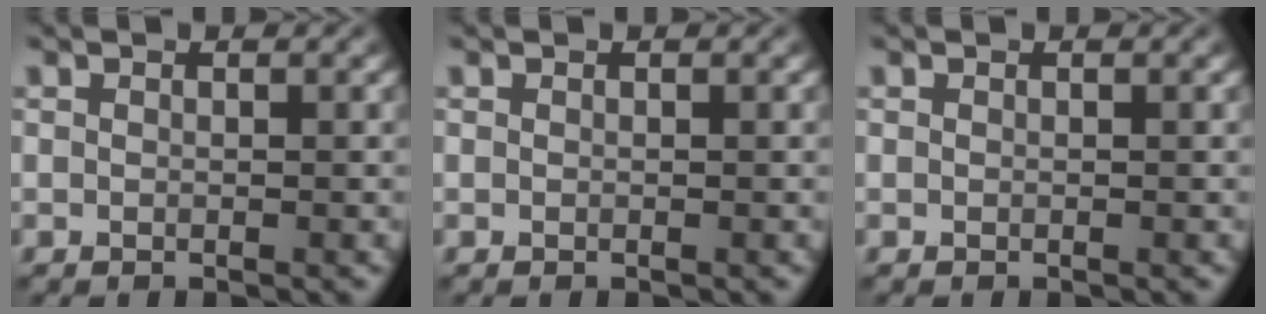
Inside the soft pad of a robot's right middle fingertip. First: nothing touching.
{"total": 0.0}
{"total": 0.0}